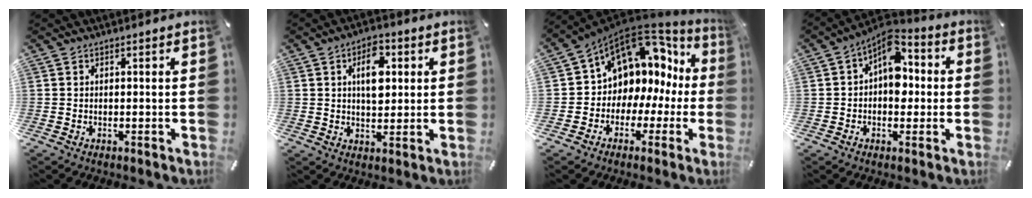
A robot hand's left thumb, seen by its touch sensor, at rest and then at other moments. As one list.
[{"total": 8.6, "force": [2.3, 5.3, 6.4], "torque": [-0.086, -0.004, 0.032]}, {"total": 8.7, "force": [3.9, 7.5, 2.0], "torque": [-0.051, -0.052, 0.077]}, {"total": 9.8, "force": [1.7, 6.8, 6.9], "torque": [-0.083, -0.018, 0.026]}]